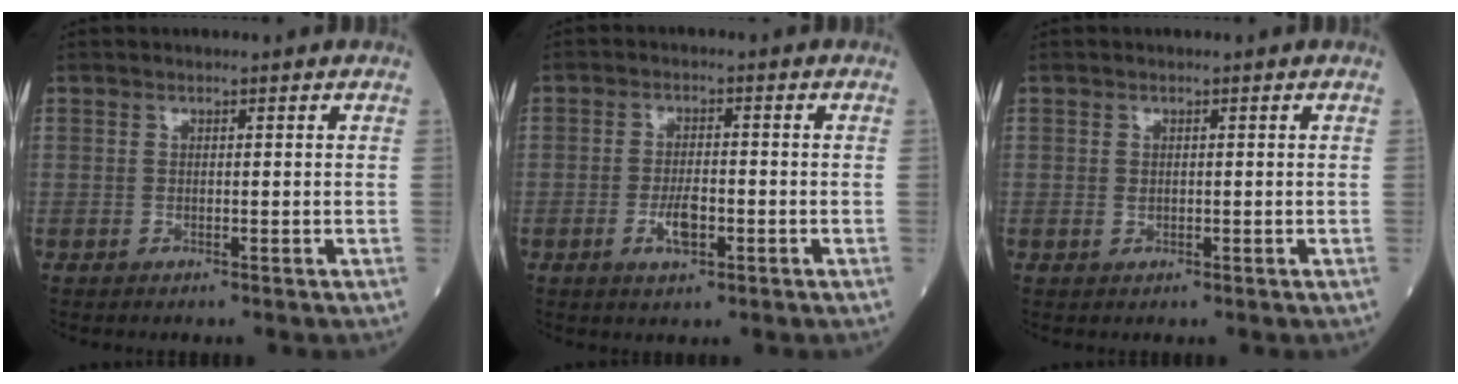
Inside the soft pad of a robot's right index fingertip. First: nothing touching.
{"total": 4.2, "force": [-1.5, 1.4, 3.7], "torque": [-0.070, 0.000, -0.024]}
{"total": 0.8, "force": [0.1, 0.6, 0.4], "torque": [-0.007, 0.000, 0.003]}